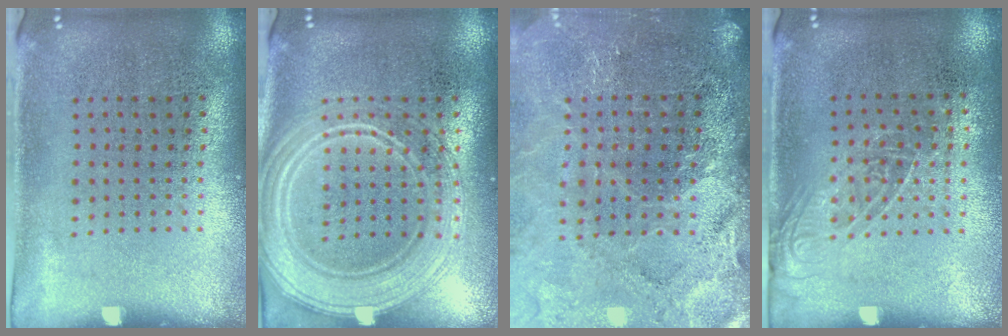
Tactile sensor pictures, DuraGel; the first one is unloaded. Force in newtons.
{"total": 3.8, "press": 3.8, "slide": 0.6}
{"total": 3.7, "press": 3.1, "slide": 2.0}
{"total": 1.4, "press": 1.0, "slide": 0.9}